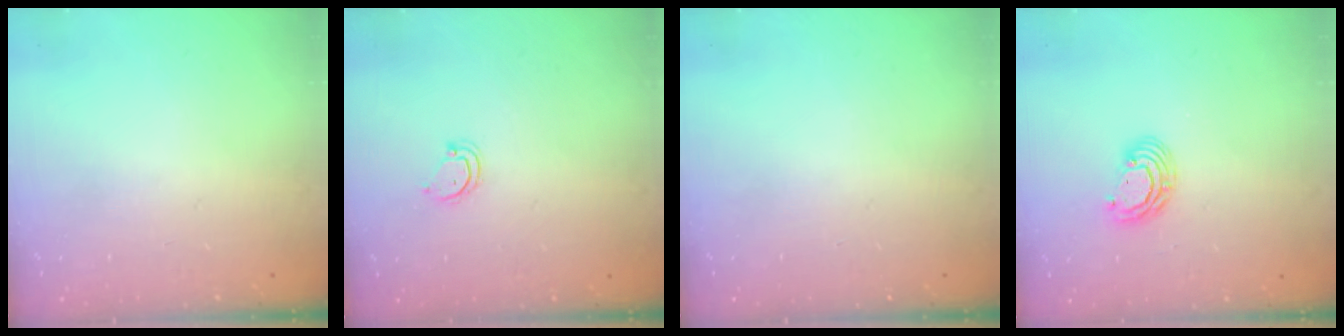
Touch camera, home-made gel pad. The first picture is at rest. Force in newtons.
{"total": 3.9, "press": 3.9, "slide": 0.3}
{"total": 0.0}
{"total": 6.7, "press": 6.7, "slide": 0.6}